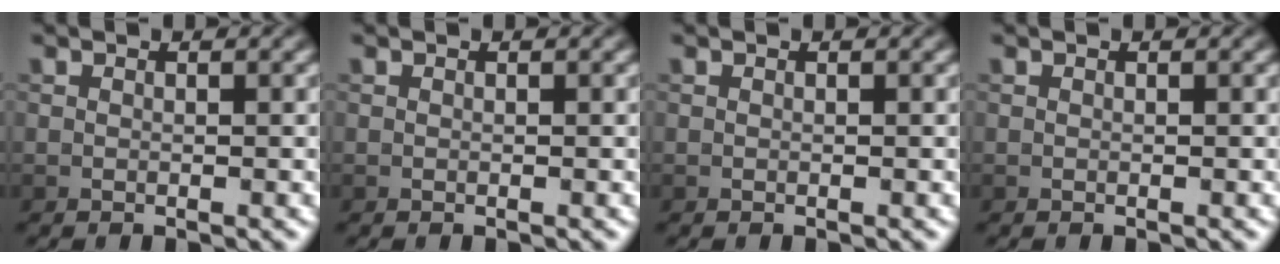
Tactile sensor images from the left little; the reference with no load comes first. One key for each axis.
{"total": 0.0}
{"total": 0.0}
{"total": 0.0}